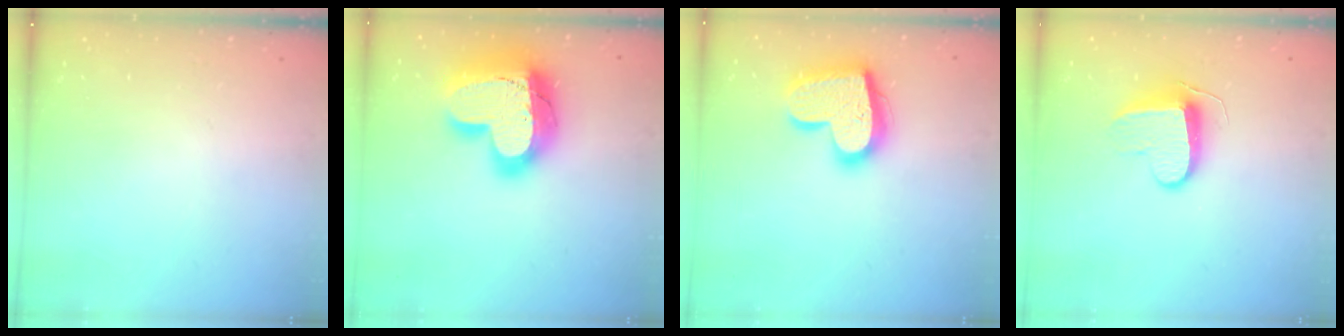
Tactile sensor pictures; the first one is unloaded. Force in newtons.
{"total": 25.8, "press": 25.7, "slide": 1.9}
{"total": 20.1, "press": 20.0, "slide": 1.7}
{"total": 9.3, "press": 9.3, "slide": 0.3}